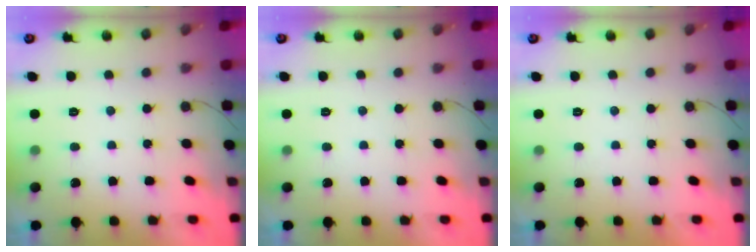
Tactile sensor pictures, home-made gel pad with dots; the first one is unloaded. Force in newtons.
{"total": 0.0}
{"total": 1.6, "press": 1.6, "slide": 0.0}